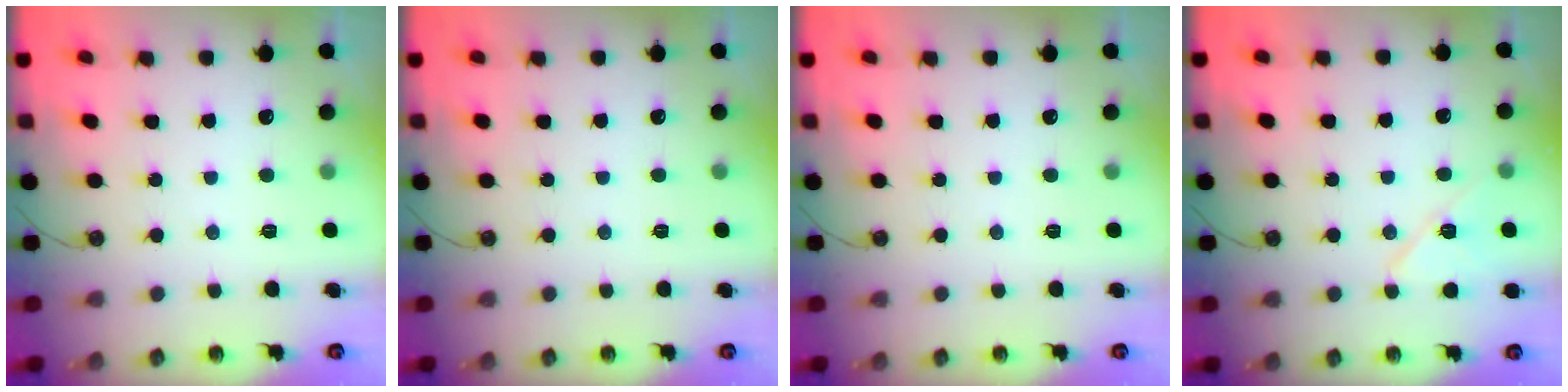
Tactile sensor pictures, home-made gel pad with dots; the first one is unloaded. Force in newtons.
{"total": 0.0}
{"total": 0.0}
{"total": 9.5, "press": 9.3, "slide": 1.9}